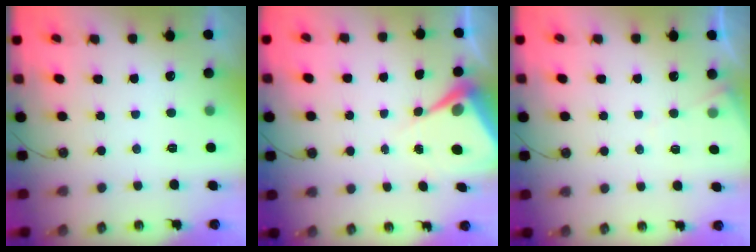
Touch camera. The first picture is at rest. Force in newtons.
{"total": 6.6, "press": 6.6, "slide": 0.5}
{"total": 5.5, "press": 5.5, "slide": 0.6}